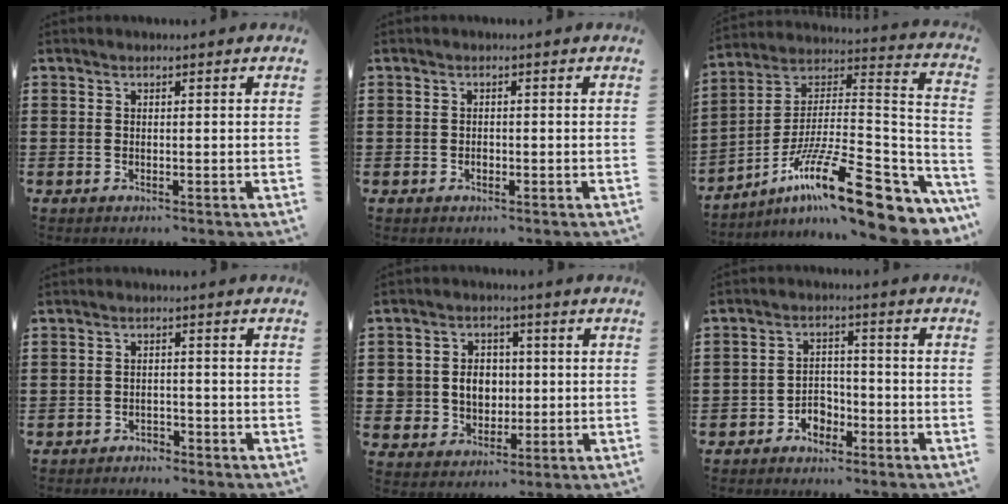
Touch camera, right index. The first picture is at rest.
{"total": 0.9, "force": [-0.3, 0.7, 0.5], "torque": [-0.012, 0.001, -0.006]}
{"total": 18.3, "force": [-10.4, 4.3, 14.4], "torque": [-0.243, 0.017, -0.177]}
{"total": 1.7, "force": [-1.6, 0.4, -0.1], "torque": [-0.006, 0.003, -0.037]}
{"total": 5.8, "force": [0.3, 5.1, 2.6], "torque": [-0.061, 0.016, 0.003]}
{"total": 3.4, "force": [-2.4, 2.2, 0.9], "torque": [-0.025, 0.008, -0.050]}